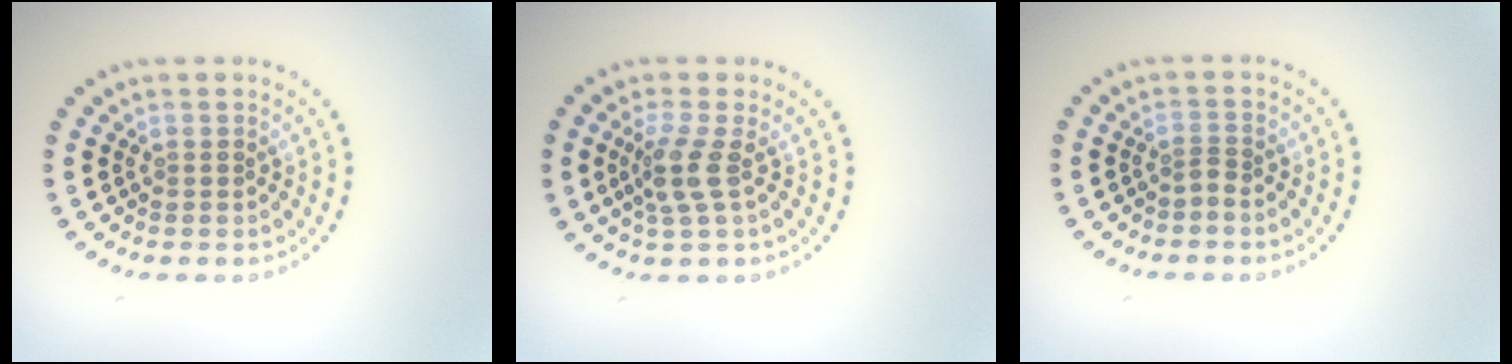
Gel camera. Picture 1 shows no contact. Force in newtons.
{"total": 2.5, "press": 1.9, "slide": 1.6}
{"total": 0.5, "press": 0.3, "slide": 0.4}